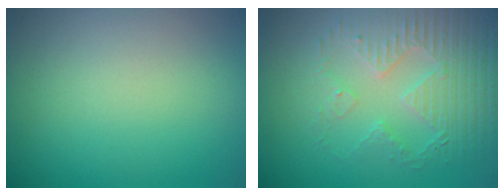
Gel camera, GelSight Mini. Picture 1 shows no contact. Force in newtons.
{"total": 4.2, "press": 4.1, "slide": 0.9}